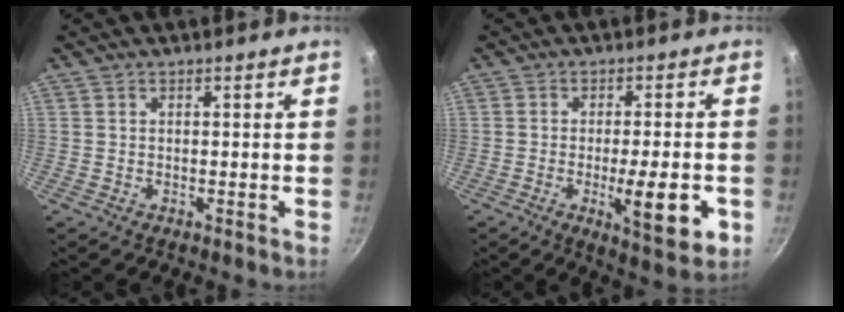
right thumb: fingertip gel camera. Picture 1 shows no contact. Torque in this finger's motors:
{"motor_torque": [1.63, 1.37, 0.88, 0.15, 0.27]}